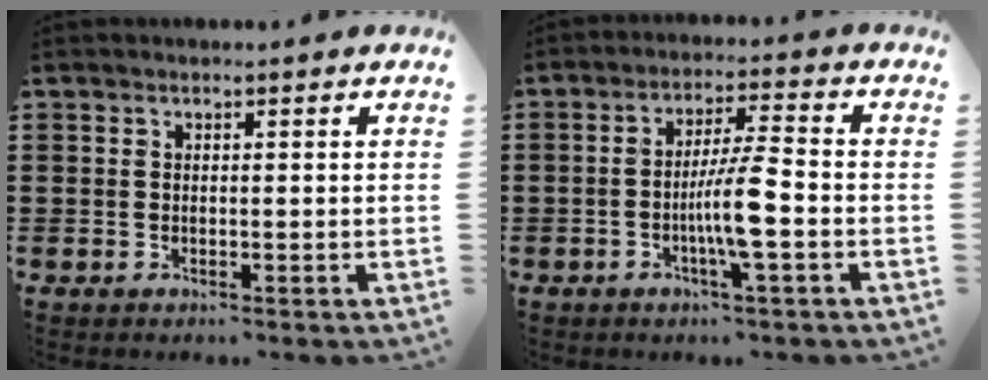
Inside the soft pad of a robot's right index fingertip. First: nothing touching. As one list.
[{"total": 7.2, "force": [-2.1, 0.3, 6.8], "torque": [-0.128, -0.007, -0.045]}]